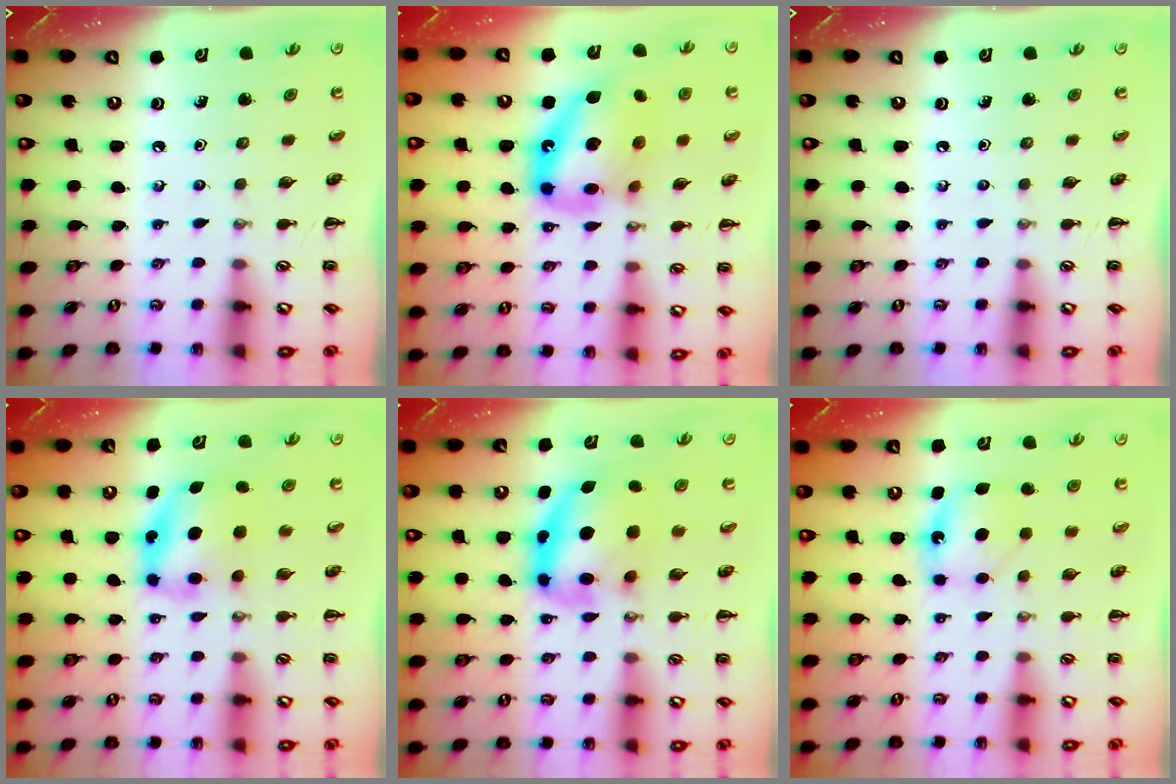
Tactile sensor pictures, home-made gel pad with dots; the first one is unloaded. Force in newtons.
{"total": 16.1, "press": 15.6, "slide": 4.2}
{"total": 0.0}
{"total": 6.1, "press": 6.1, "slide": 0.8}
{"total": 8.8, "press": 8.5, "slide": 2.0}
{"total": 5.3, "press": 5.2, "slide": 1.2}